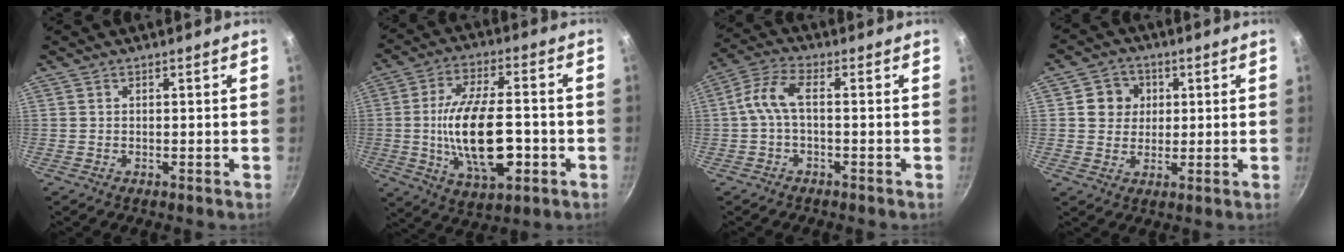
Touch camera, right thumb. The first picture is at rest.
{"total": 17.7, "force": [-2.6, 8.2, 15.4], "torque": [-0.268, 0.011, -0.040]}
{"total": 6.3, "force": [-0.2, 2.6, 5.8], "torque": [-0.132, 0.024, -0.011]}
{"total": 6.6, "force": [1.4, 6.0, 2.4], "torque": [-0.005, 0.002, 0.019]}